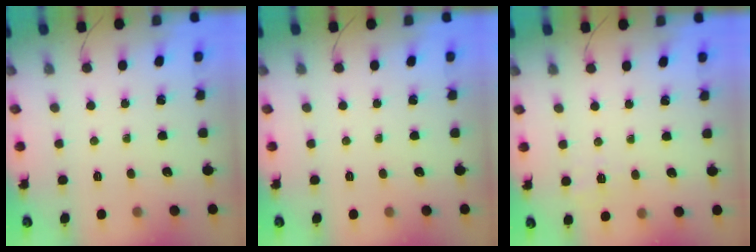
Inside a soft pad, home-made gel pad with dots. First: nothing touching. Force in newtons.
{"total": 0.0}
{"total": 2.4, "press": 1.8, "slide": 1.6}